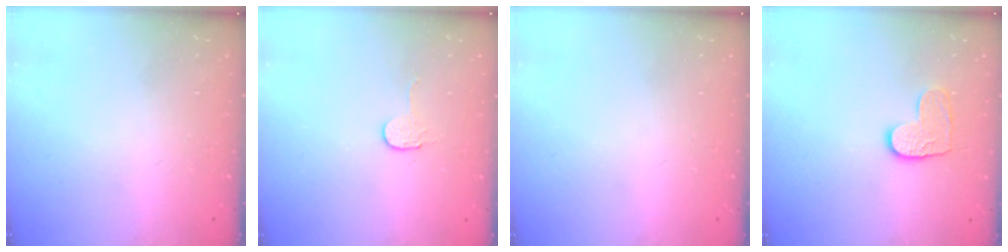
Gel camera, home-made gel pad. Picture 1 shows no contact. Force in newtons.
{"total": 2.7, "press": 2.7, "slide": 0.2}
{"total": 0.0}
{"total": 8.2, "press": 8.2, "slide": 0.5}